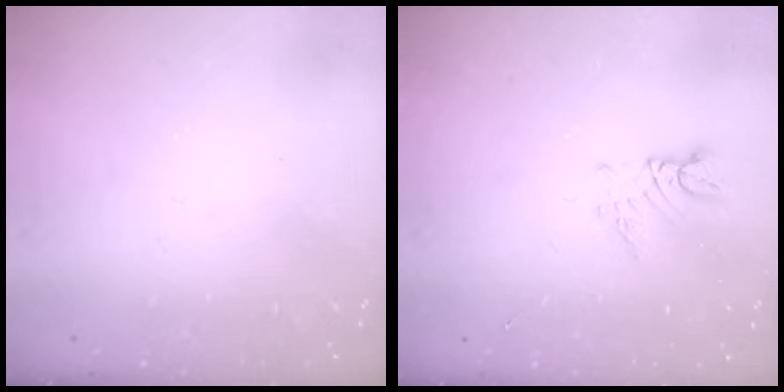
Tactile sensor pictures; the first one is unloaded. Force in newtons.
{"total": 3.0, "press": 3.0, "slide": 0.3}